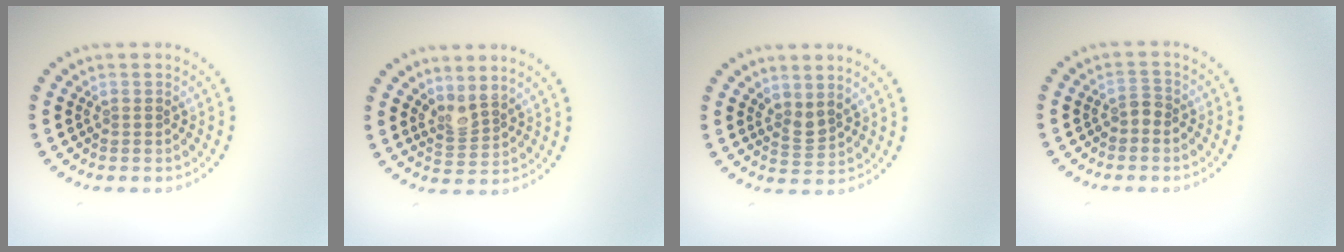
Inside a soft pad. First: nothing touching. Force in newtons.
{"total": 2.0, "press": 1.5, "slide": 1.3}
{"total": 1.9, "press": 1.4, "slide": 1.2}
{"total": 0.9, "press": 0.8, "slide": 0.4}